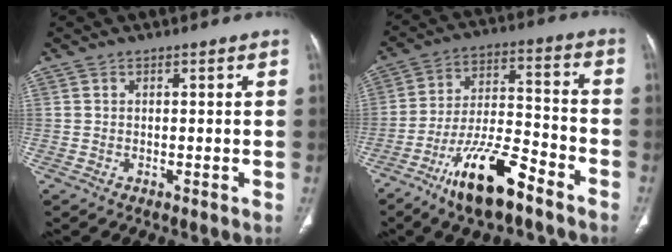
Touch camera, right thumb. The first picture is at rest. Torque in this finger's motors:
{"motor_torque": [2.40, 1.32, 1.40, -1.36, 0.40]}